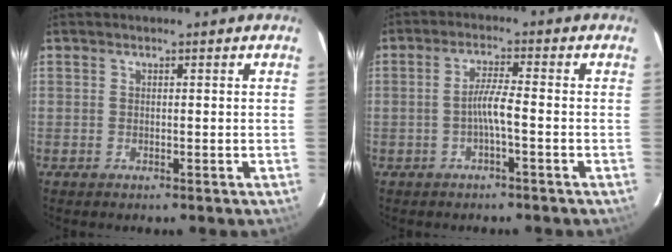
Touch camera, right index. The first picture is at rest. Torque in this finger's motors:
{"motor_torque": [0.23, -0.03, 0.34, 0.09]}